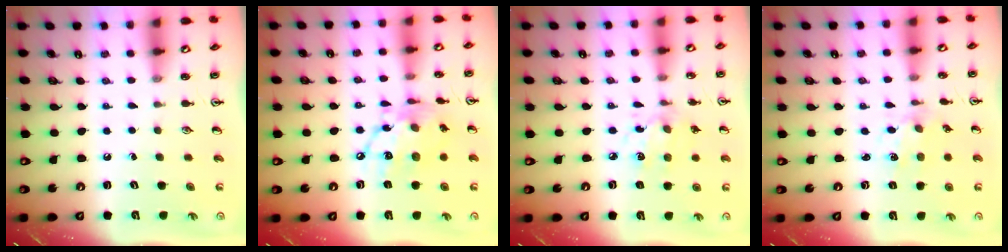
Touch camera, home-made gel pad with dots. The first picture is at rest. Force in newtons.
{"total": 14.1, "press": 14.0, "slide": 1.1}
{"total": 6.1, "press": 6.1, "slide": 0.4}
{"total": 2.4, "press": 2.4, "slide": 0.4}